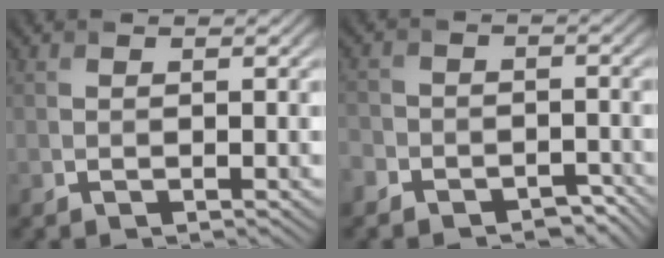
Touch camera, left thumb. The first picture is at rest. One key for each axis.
{"total": 5.5, "fx": -4.5, "fy": 3.2, "fz": 1.0, "tx": -0.011, "ty": -0.004, "tz": -0.069}